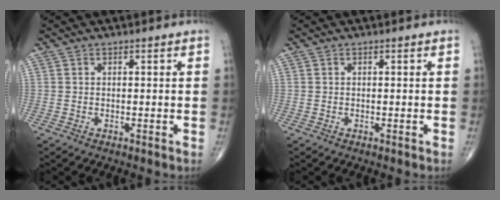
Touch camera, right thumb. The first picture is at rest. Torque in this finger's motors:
{"motor_torque": [-0.04, 0.04, 0.03, 0.03, -0.01]}